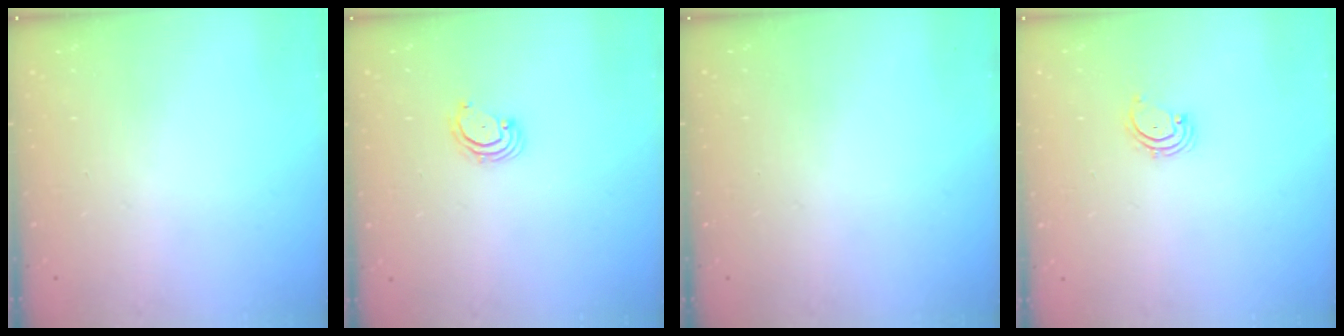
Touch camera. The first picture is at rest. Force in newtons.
{"total": 2.7, "press": 2.7, "slide": 0.3}
{"total": 0.0}
{"total": 2.1, "press": 2.1, "slide": 0.3}